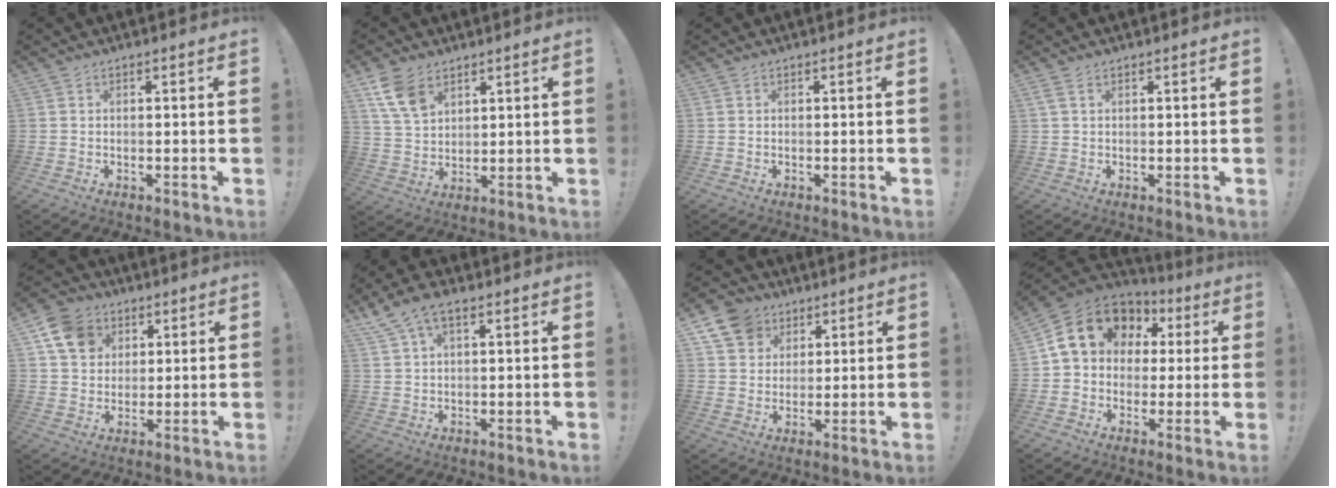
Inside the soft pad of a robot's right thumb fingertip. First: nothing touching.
{"total": 9.6, "force": [5.7, 5.7, 5.2], "torque": [-0.091, -0.022, 0.114]}
{"total": 0.0}
{"total": 1.8, "force": [0.9, 0.7, 1.5], "torque": [-0.037, 0.005, 0.018]}
{"total": 11.5, "force": [5.1, 9.2, 4.7], "torque": [-0.068, -0.019, 0.101]}
{"total": 6.3, "force": [3.5, 2.6, 4.5], "torque": [-0.088, -0.003, 0.069]}
{"total": 10.5, "force": [5.4, 8.5, 3.2], "torque": [-0.056, -0.027, 0.110]}
{"total": 15.9, "force": [5.8, 12.3, 8.1], "torque": [-0.122, -0.016, 0.119]}